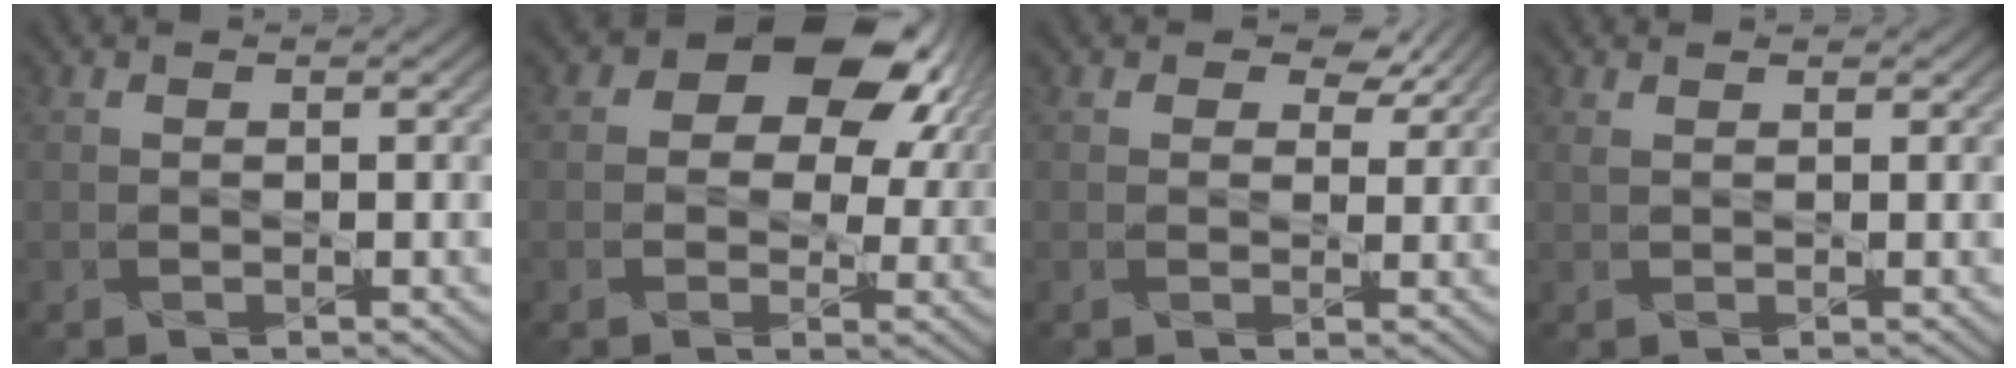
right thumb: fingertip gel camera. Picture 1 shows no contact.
{"total": 11.9, "force": [4.8, 7.8, 7.6], "torque": [-0.099, 0.000, 0.072]}
{"total": 3.1, "force": [2.1, 1.9, 1.3], "torque": [-0.020, -0.010, 0.031]}
{"total": 0.8, "force": [0.8, 0.1, 0.0], "torque": [-0.005, -0.005, 0.010]}